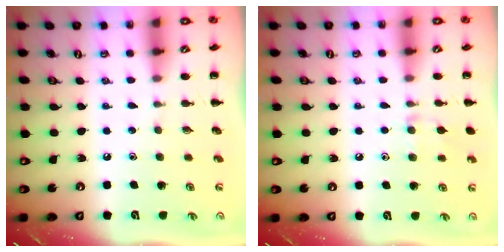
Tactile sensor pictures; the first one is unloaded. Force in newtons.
{"total": 6.5, "press": 6.1, "slide": 2.3}